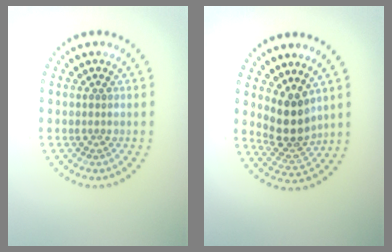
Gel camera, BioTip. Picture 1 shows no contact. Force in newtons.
{"total": 3.8, "press": 3.0, "slide": 2.4}